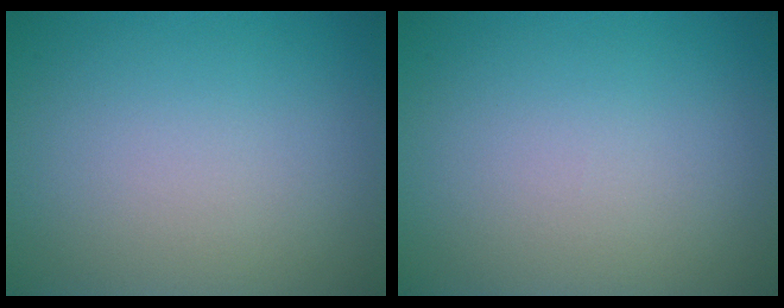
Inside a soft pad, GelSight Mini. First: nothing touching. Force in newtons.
{"total": 0.0}